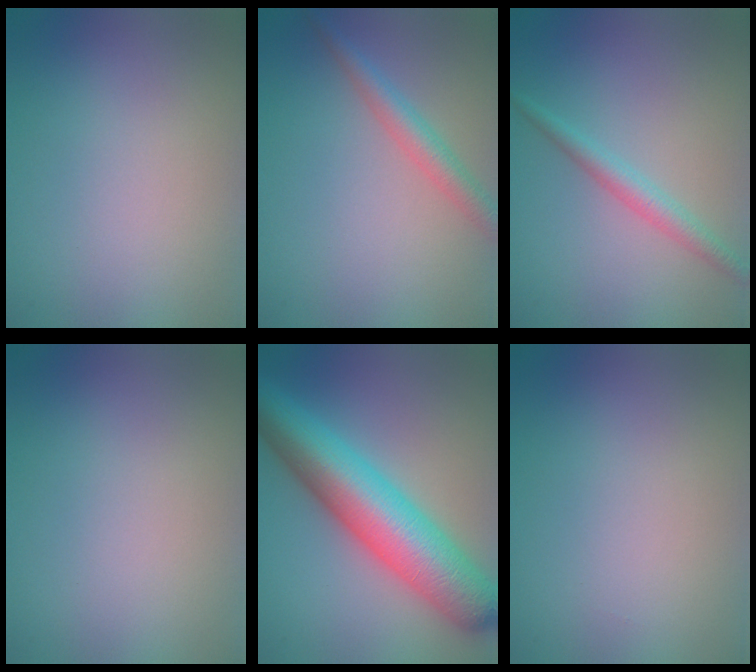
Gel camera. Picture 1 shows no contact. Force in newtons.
{"total": 2.7, "press": 2.7, "slide": 0.1}
{"total": 2.1, "press": 2.1, "slide": 0.1}
{"total": 0.0}
{"total": 10.5, "press": 10.5, "slide": 0.3}
{"total": 0.0}